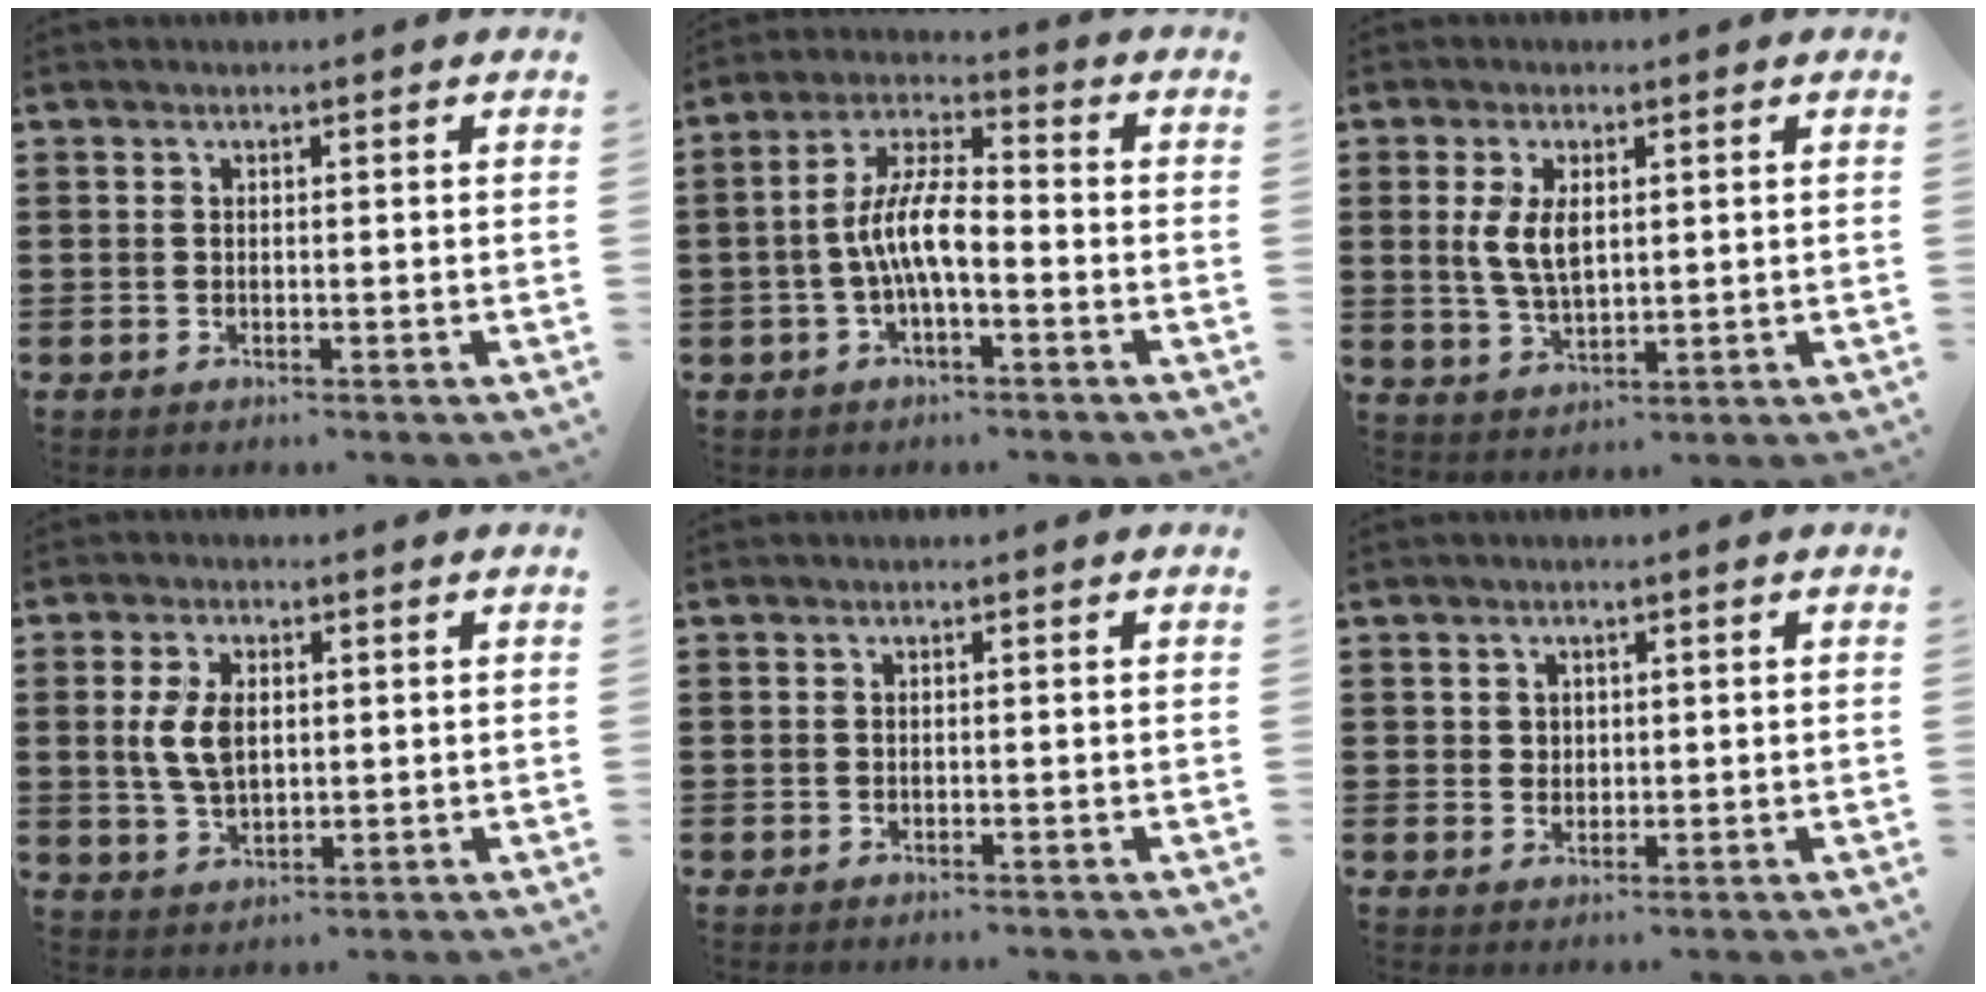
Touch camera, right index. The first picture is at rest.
{"total": 8.3, "force": [-1.9, 2.8, 7.6], "torque": [-0.165, -0.004, -0.042]}
{"total": 5.9, "force": [1.1, 2.9, 5.1], "torque": [-0.112, 0.006, 0.016]}
{"total": 6.0, "force": [0.9, 3.4, 4.9], "torque": [-0.116, 0.006, 0.010]}
{"total": 0.0}
{"total": 1.7, "force": [0.7, 1.5, 0.3], "torque": [-0.010, 0.008, 0.014]}